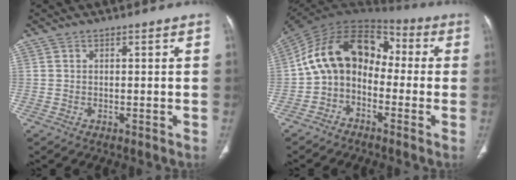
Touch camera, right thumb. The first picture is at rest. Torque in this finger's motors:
{"motor_torque": [2.00, 2.02, 0.84, -0.02, 0.22]}